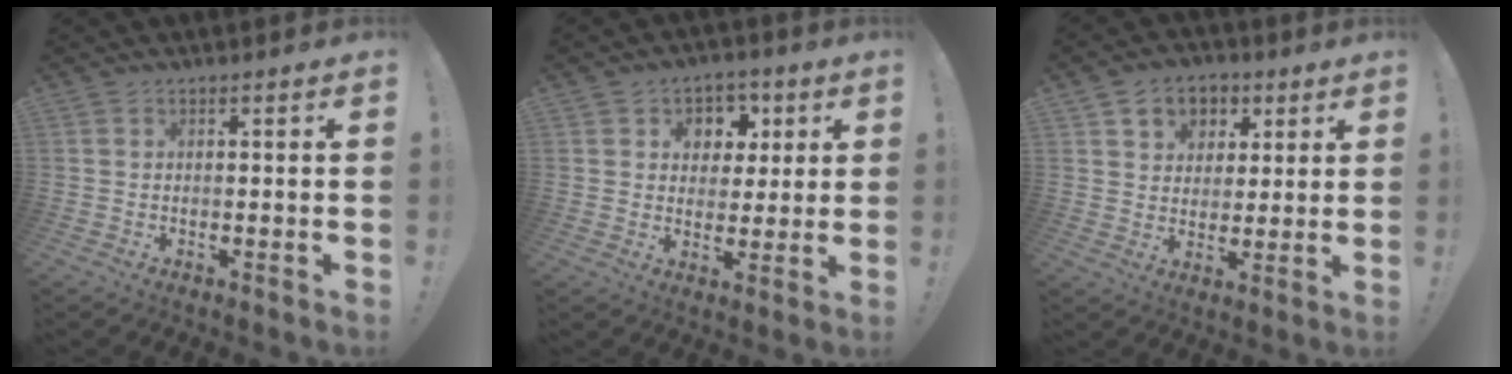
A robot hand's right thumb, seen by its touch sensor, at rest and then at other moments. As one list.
[{"total": 7.2, "force": [1.9, 6.8, 1.6], "torque": [-0.010, -0.013, 0.039]}, {"total": 8.2, "force": [3.3, 7.1, 2.4], "torque": [-0.025, -0.017, 0.065]}]